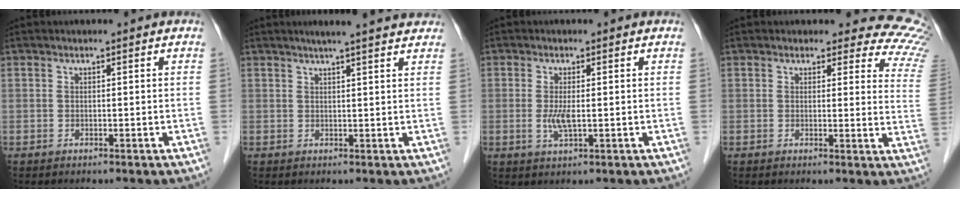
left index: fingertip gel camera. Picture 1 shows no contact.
{"total": 9.0, "force": [7.7, 0.7, 4.6], "torque": [-0.058, 0.019, 0.084]}
{"total": 3.0, "force": [-0.3, 0.7, 2.9], "torque": [-0.063, -0.004, -0.003]}
{"total": 11.2, "force": [10.5, 3.7, 1.4], "torque": [0.034, -0.078, 0.061]}